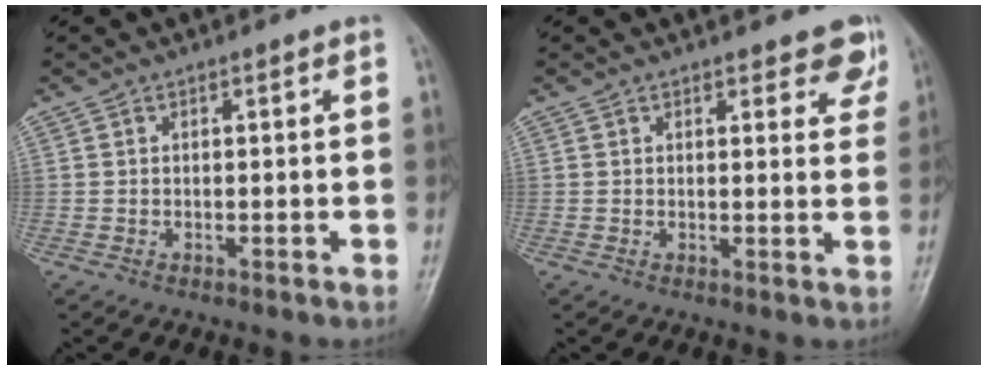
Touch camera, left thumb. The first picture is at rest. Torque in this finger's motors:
{"motor_torque": [0.05, 0.07, 0.18, -0.05, 0.06]}